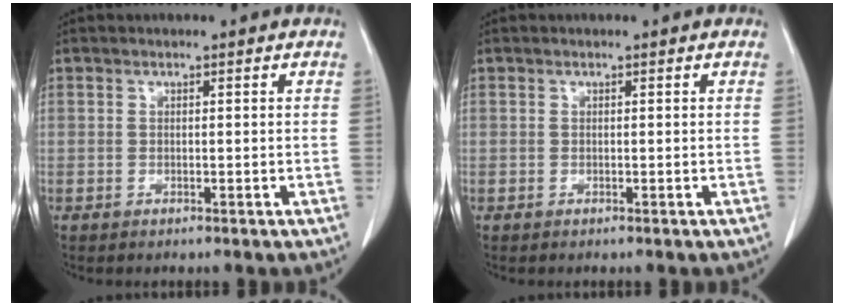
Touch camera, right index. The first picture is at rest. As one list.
[{"total": 0.0}]